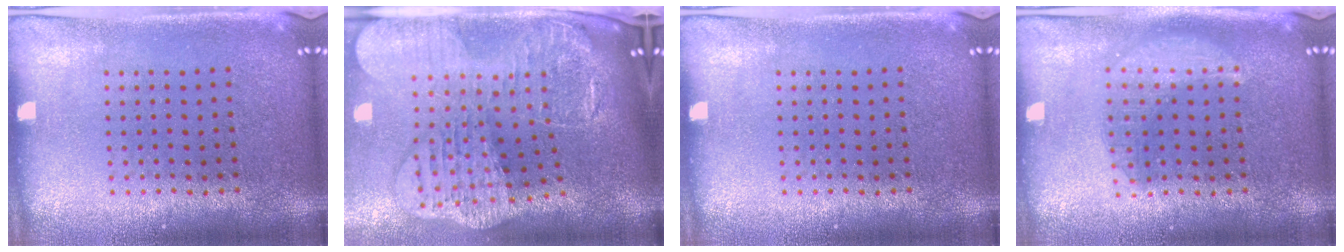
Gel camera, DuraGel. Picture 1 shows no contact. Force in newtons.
{"total": 4.3, "press": 3.3, "slide": 2.8}
{"total": 0.0}
{"total": 2.4, "press": 2.4, "slide": 0.3}